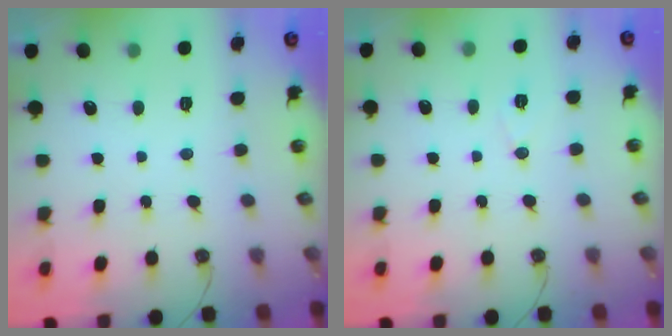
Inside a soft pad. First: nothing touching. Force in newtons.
{"total": 6.0, "press": 3.8, "slide": 4.6}